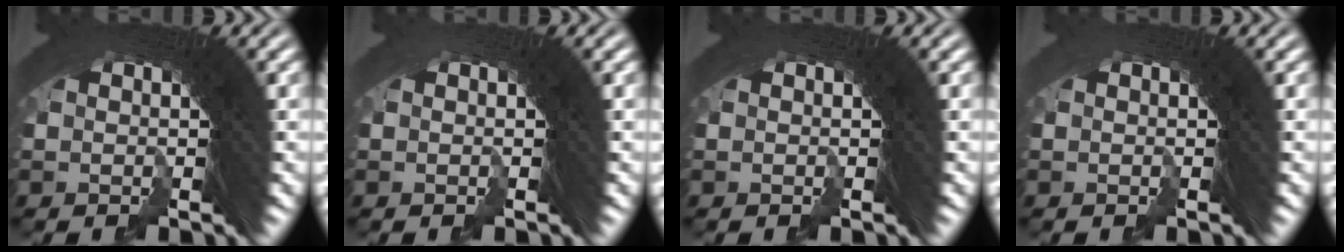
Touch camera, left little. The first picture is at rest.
{"total": 1.1, "force": [-0.3, -0.6, -0.9], "torque": [0.015, -0.003, -0.004]}
{"total": 0.0}
{"total": 0.7, "force": [-0.3, -0.3, -0.5], "torque": [0.010, -0.001, -0.005]}